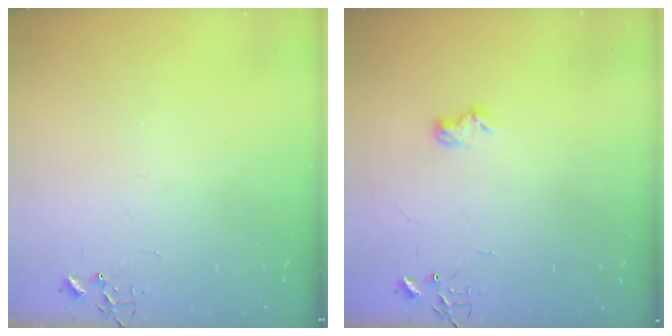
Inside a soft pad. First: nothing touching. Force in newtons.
{"total": 6.4, "press": 6.4, "slide": 0.3}